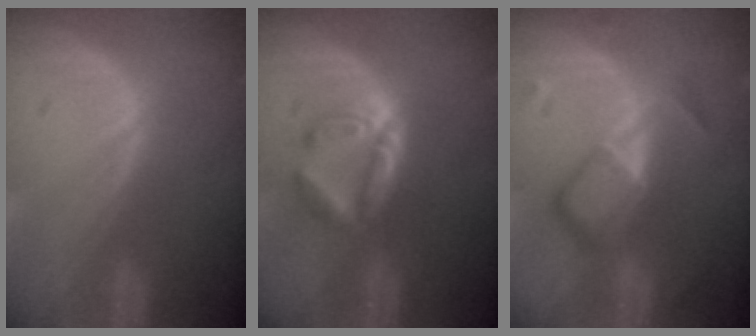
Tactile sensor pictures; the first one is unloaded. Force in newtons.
{"total": 5.2, "press": 5.0, "slide": 1.5}
{"total": 6.8, "press": 5.9, "slide": 3.4}